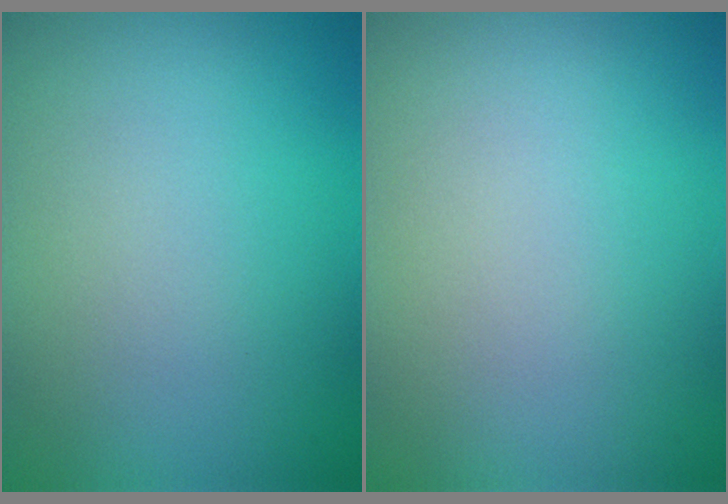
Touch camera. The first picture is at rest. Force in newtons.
{"total": 0.0}